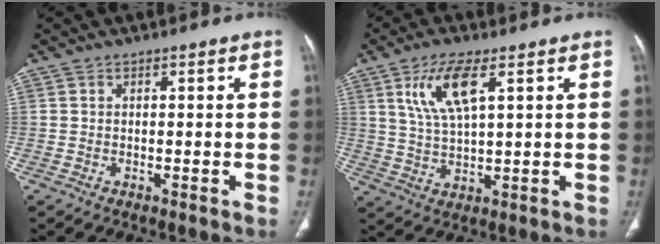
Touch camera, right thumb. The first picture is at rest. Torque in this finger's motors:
{"motor_torque": [-1.02, 1.18, 0.49, -0.11, 0.11]}